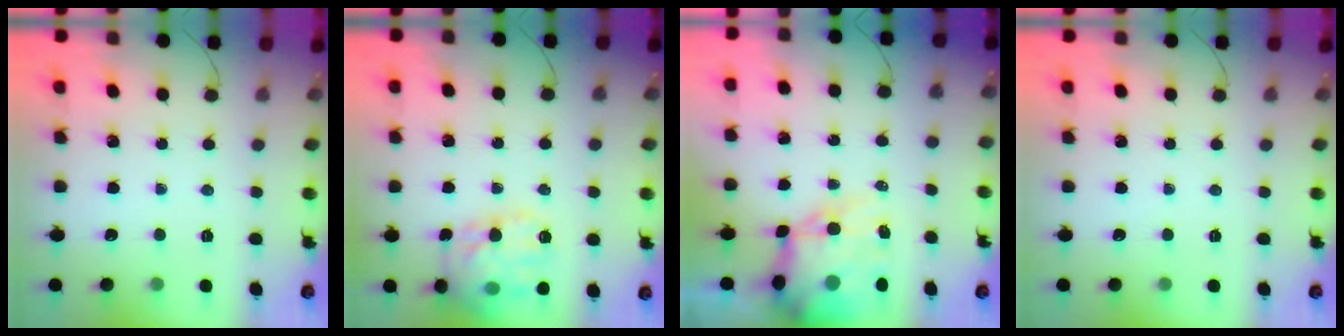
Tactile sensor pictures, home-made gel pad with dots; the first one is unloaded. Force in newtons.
{"total": 16.7, "press": 16.7, "slide": 0.9}
{"total": 15.3, "press": 14.8, "slide": 3.8}
{"total": 0.0}